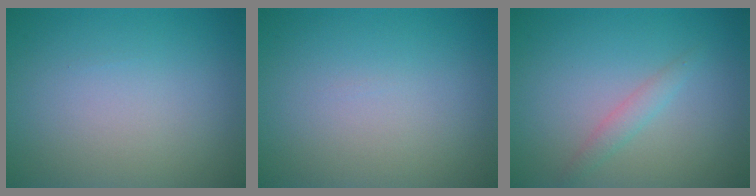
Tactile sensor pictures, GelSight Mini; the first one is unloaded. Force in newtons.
{"total": 0.0}
{"total": 1.4, "press": 1.4, "slide": 0.1}